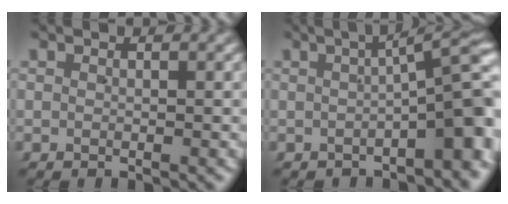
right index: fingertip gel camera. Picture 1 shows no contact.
{"total": 5.9, "force": [-0.9, 1.4, 5.6], "torque": [-0.062, 0.014, -0.011]}